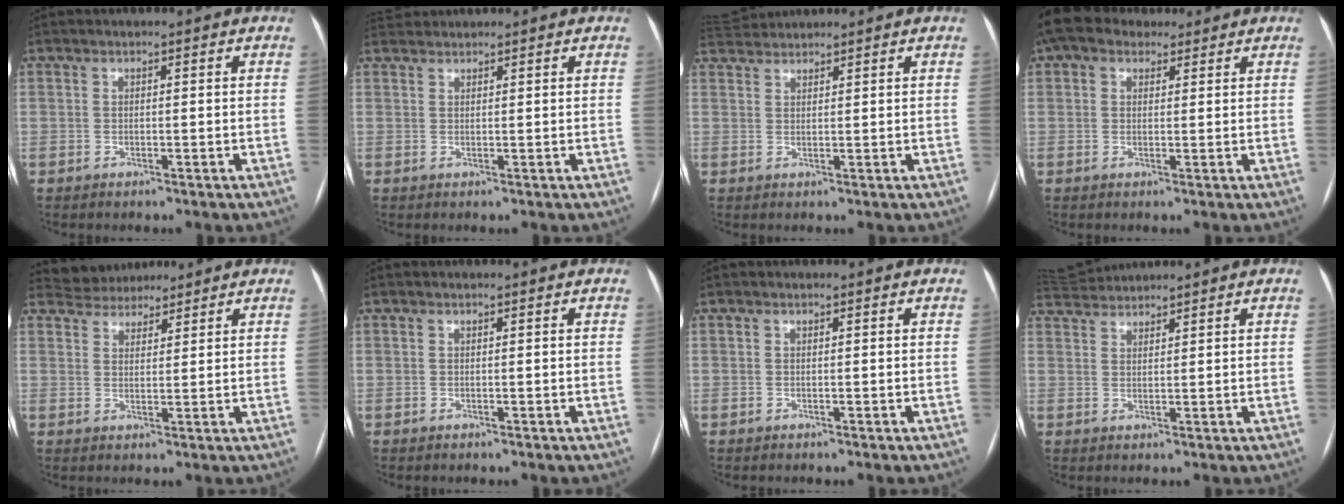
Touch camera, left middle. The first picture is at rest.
{"total": 2.2, "force": [2.2, 0.1, -0.1], "torque": [-0.007, 0.021, 0.048]}
{"total": 3.8, "force": [3.8, 0.0, 0.1], "torque": [-0.009, 0.026, 0.075]}
{"total": 6.0, "force": [4.1, 3.8, 2.3], "torque": [-0.050, 0.041, 0.075]}
{"total": 5.3, "force": [5.0, 1.9, 0.4], "torque": [-0.009, 0.024, 0.084]}
{"total": 0.0}
{"total": 0.0}
{"total": 4.7, "force": [4.7, -0.1, 0.2], "torque": [-0.010, 0.026, 0.092]}